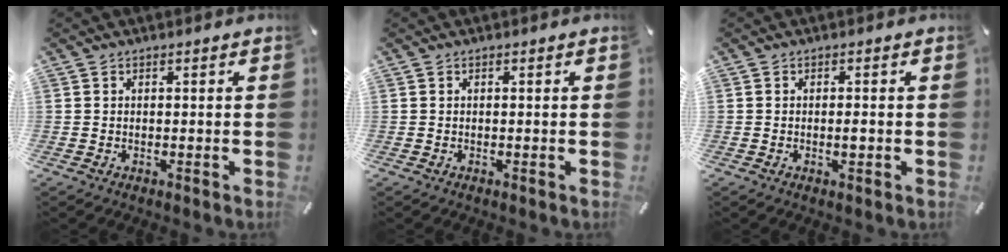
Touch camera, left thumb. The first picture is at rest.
{"total": 0.0}
{"total": 1.7, "force": [-0.4, 0.6, 1.6], "torque": [-0.029, 0.001, -0.008]}